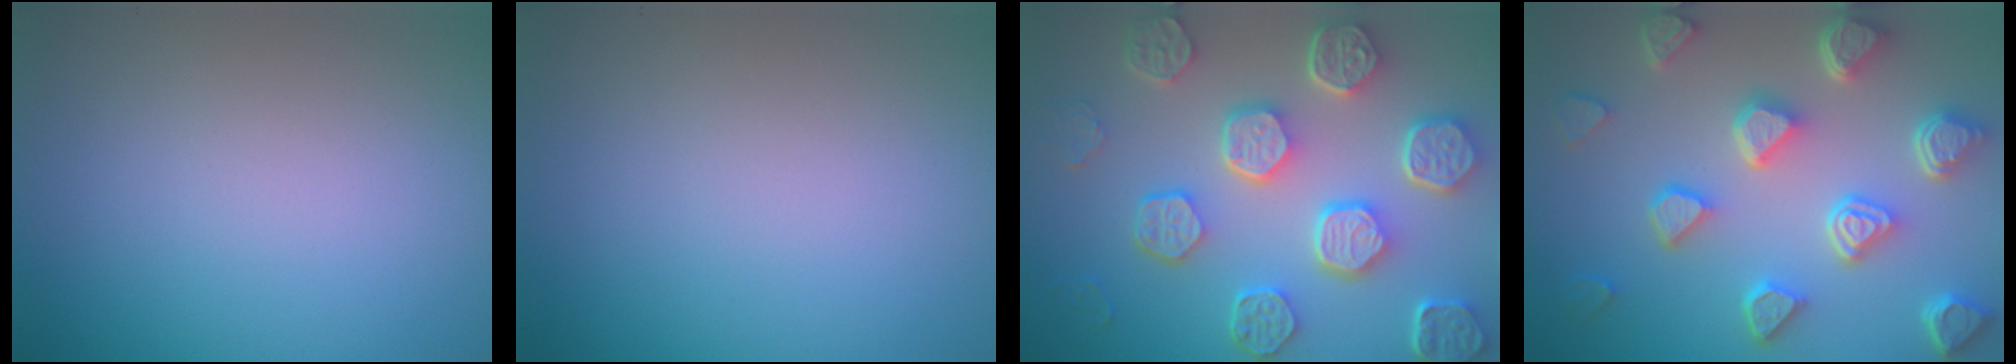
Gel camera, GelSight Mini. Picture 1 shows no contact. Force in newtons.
{"total": 0.0}
{"total": 8.3, "press": 6.2, "slide": 5.6}
{"total": 7.3, "press": 5.8, "slide": 4.5}